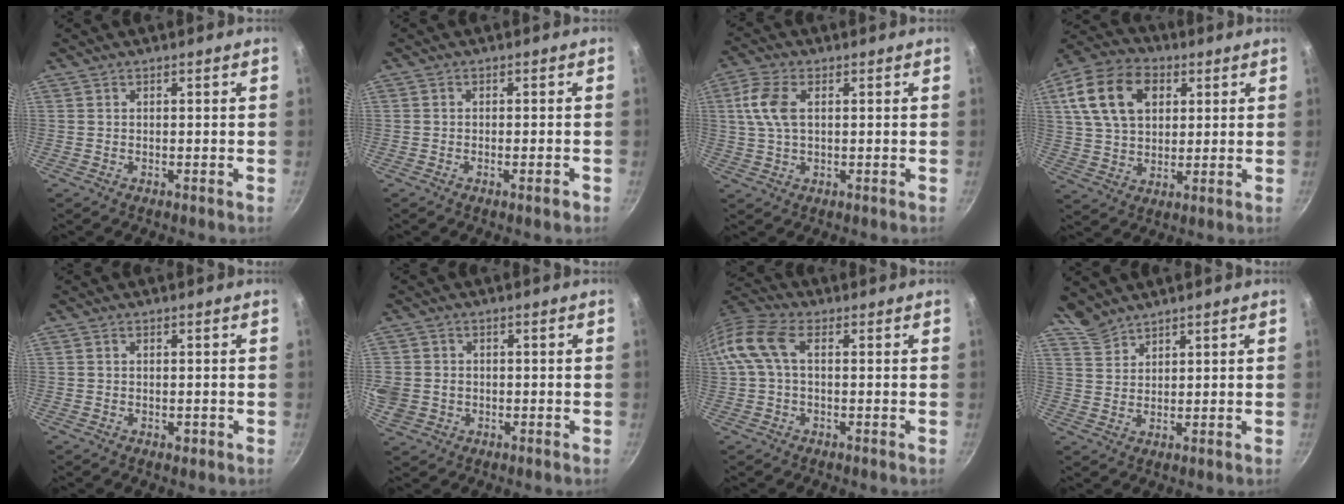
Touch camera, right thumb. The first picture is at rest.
{"total": 2.1, "force": [-1.1, 0.5, 1.7], "torque": [-0.030, 0.009, -0.019]}
{"total": 7.2, "force": [1.6, 3.9, 5.8], "torque": [-0.123, 0.010, 0.029]}
{"total": 16.1, "force": [5.3, 11.0, 10.5], "torque": [-0.174, 0.006, 0.087]}
{"total": 1.6, "force": [-0.3, 1.1, 1.0], "torque": [-0.012, 0.003, -0.005]}
{"total": 9.1, "force": [-0.7, 8.2, 4.0], "torque": [-0.111, 0.012, -0.005]}
{"total": 9.9, "force": [1.4, 5.6, 8.1], "torque": [-0.174, 0.030, 0.015]}
{"total": 3.9, "force": [3.7, 1.2, 0.4], "torque": [-0.008, -0.005, 0.082]}